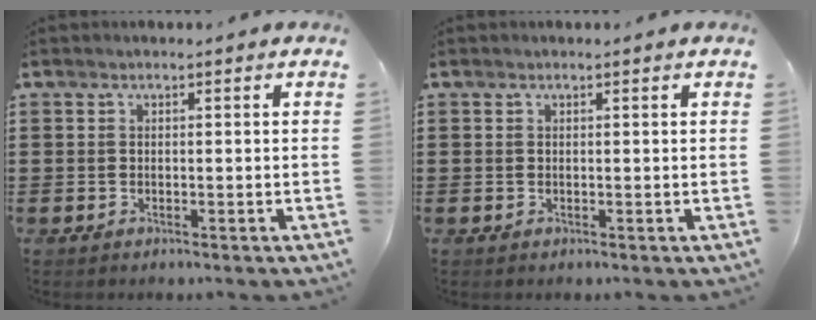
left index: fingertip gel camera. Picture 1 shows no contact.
{"total": 0.0}